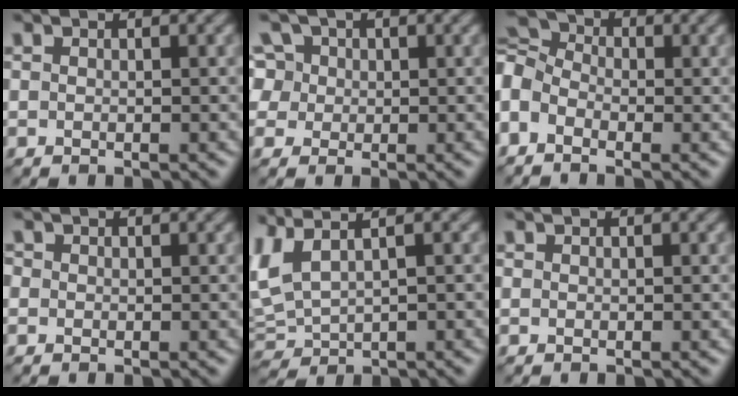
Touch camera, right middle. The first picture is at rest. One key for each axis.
{"total": 7.3, "fx": 2.6, "fy": 6.0, "fz": 3.2, "tx": -0.064, "ty": 0.044, "tz": 0.023}
{"total": 7.1, "fx": -1.5, "fy": 5.1, "fz": 4.7, "tx": -0.121, "ty": 0.021, "tz": -0.034}
{"total": 2.0, "fx": 0.9, "fy": 1.6, "fz": 0.9, "tx": -0.008, "ty": 0.023, "tz": -0.003}
{"total": 4.7, "fx": 1.2, "fy": 2.3, "fz": 3.9, "tx": -0.114, "ty": 0.013, "tz": 0.032}
{"total": 0.0}